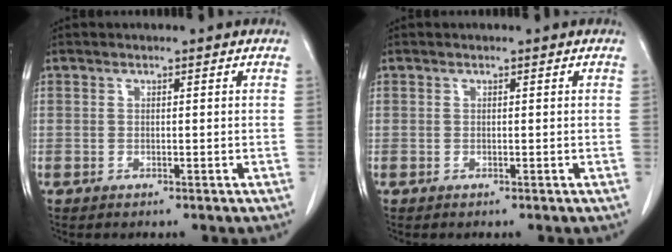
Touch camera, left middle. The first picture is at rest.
{"total": 0.0}